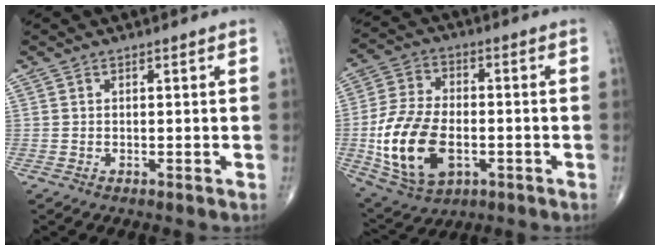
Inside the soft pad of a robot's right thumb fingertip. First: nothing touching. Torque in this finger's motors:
{"motor_torque": [0.07, 0.82, 0.93, 0.49, 0.44]}